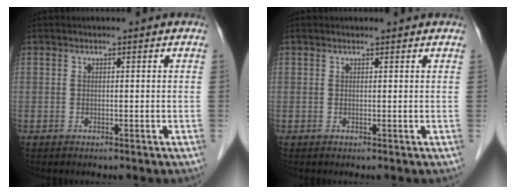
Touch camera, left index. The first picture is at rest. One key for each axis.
{"total": 1.0, "fx": 0.9, "fy": 0.2, "fz": 0.1, "tx": -0.012, "ty": 0.007, "tz": 0.012}